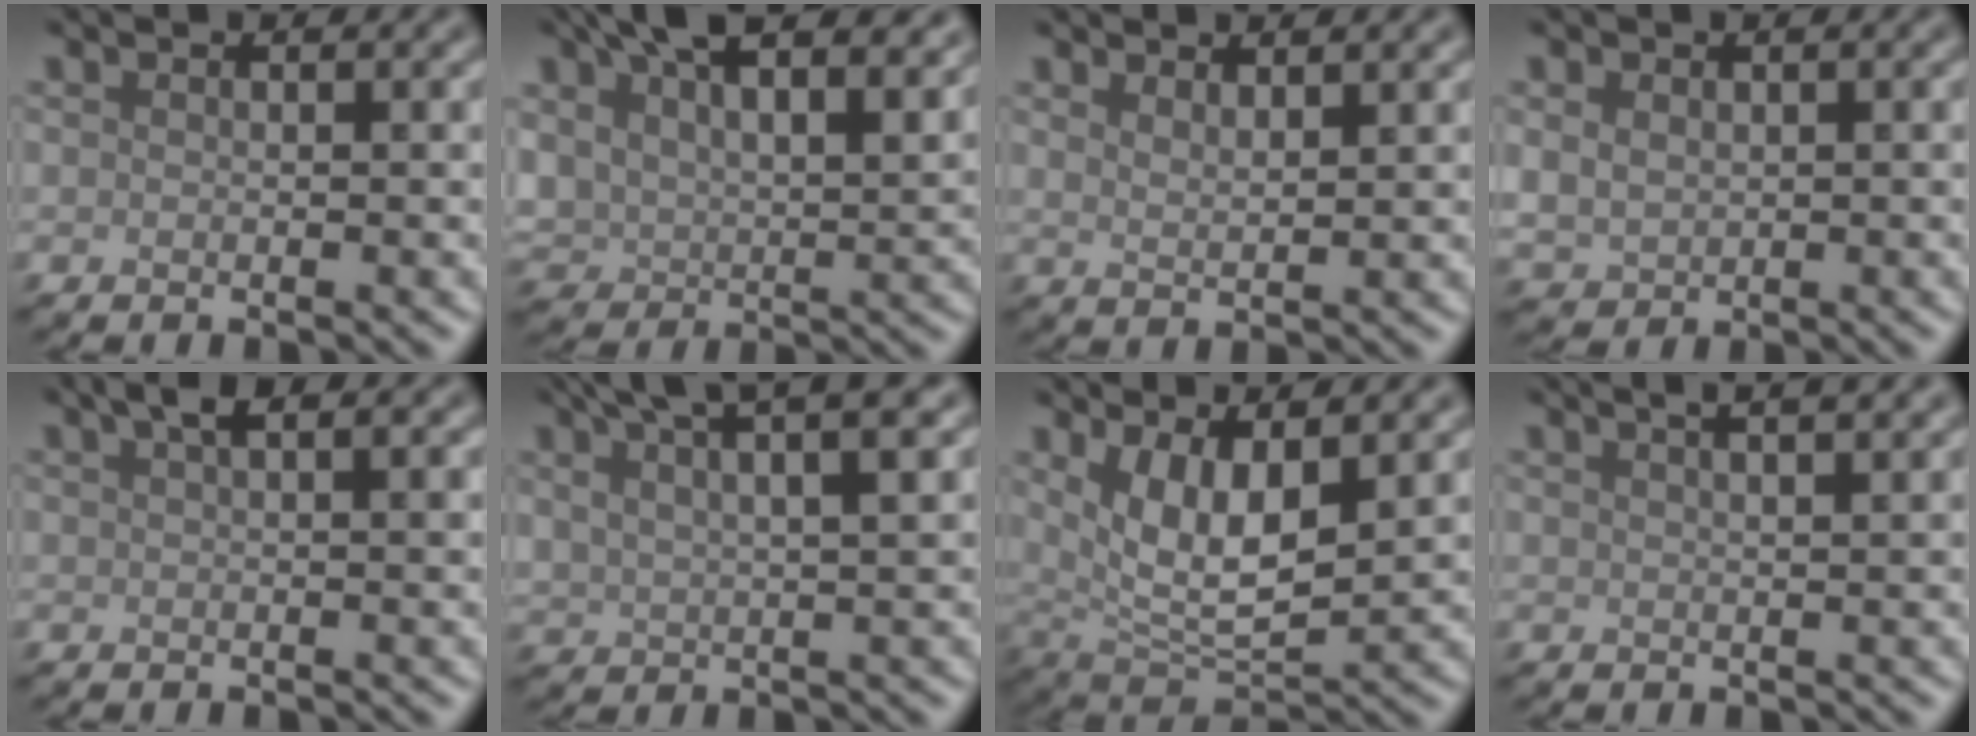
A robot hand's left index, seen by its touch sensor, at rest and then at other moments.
{"total": 12.0, "force": [6.8, 6.0, 7.8], "torque": [-0.143, 0.009, 0.119]}
{"total": 1.8, "force": [1.5, 0.4, 0.9], "torque": [-0.012, -0.002, 0.025]}
{"total": 1.8, "force": [0.5, 1.5, 1.0], "torque": [-0.022, -0.002, 0.014]}
{"total": 2.7, "force": [1.4, 0.7, 2.2], "torque": [-0.030, 0.007, 0.022]}
{"total": 8.5, "force": [5.8, 2.7, 5.6], "torque": [-0.086, 0.037, 0.066]}
{"total": 5.6, "force": [2.1, 2.2, 4.8], "torque": [-0.098, -0.016, 0.046]}
{"total": 6.8, "force": [4.3, 2.9, 4.5], "torque": [-0.022, 0.052, 0.024]}